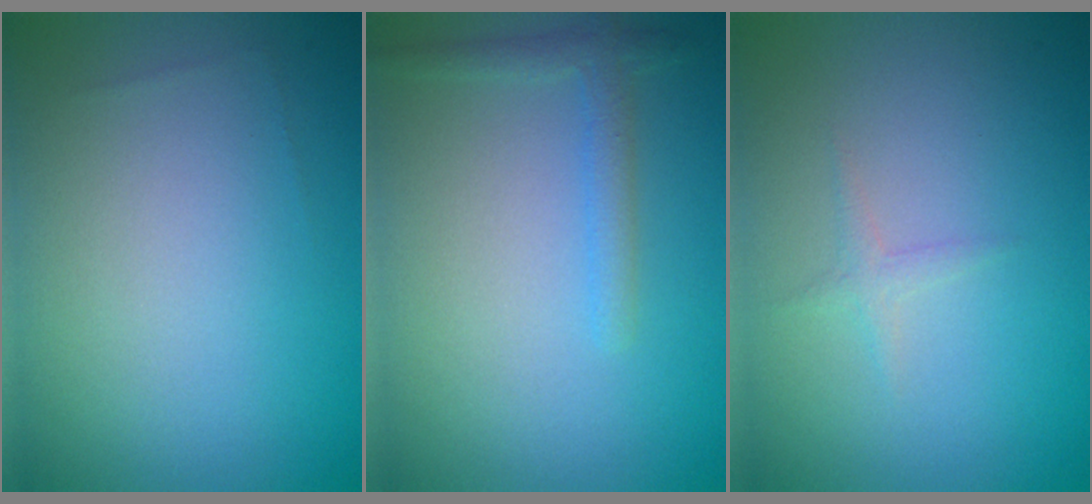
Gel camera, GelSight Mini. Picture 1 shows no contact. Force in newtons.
{"total": 1.7, "press": 1.7, "slide": 0.1}
{"total": 0.8, "press": 0.8, "slide": 0.1}